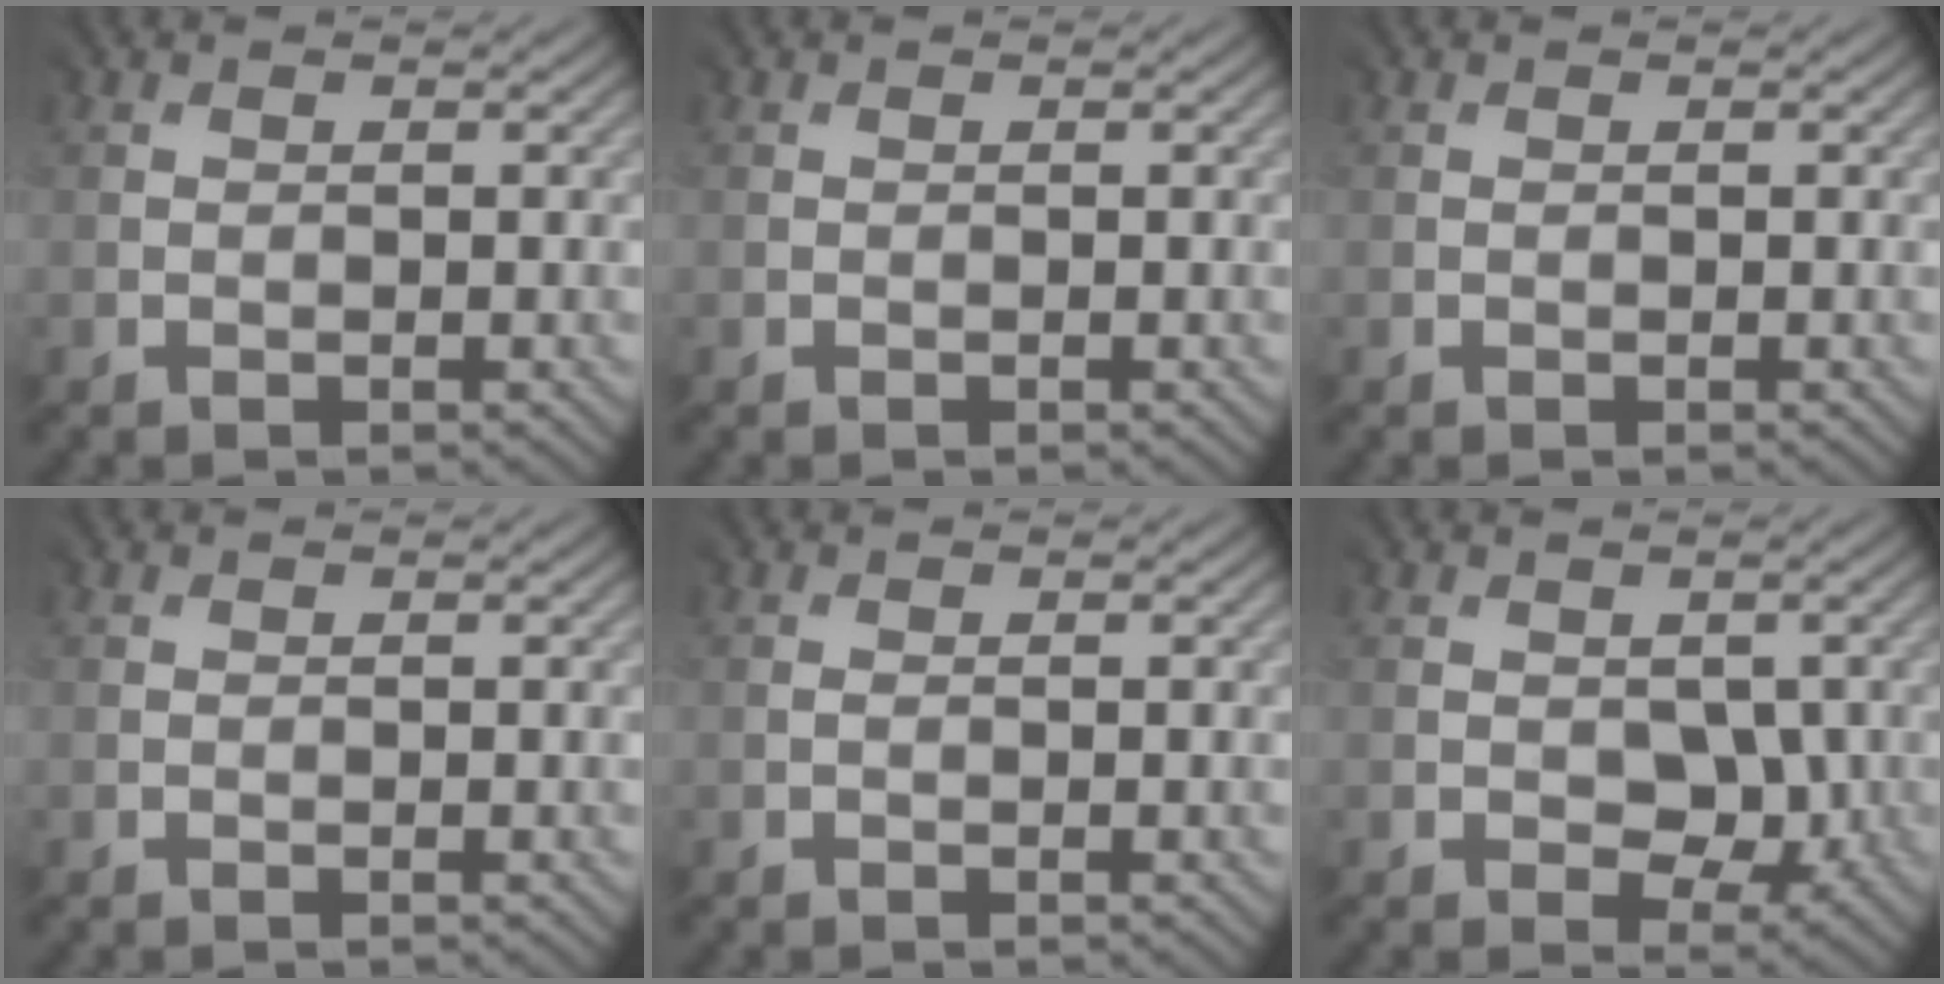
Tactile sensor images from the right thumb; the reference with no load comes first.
{"total": 0.0}
{"total": 0.0}
{"total": 0.0}
{"total": 0.0}
{"total": 3.6, "force": [-0.3, 2.9, 2.1], "torque": [-0.037, -0.010, -0.003]}